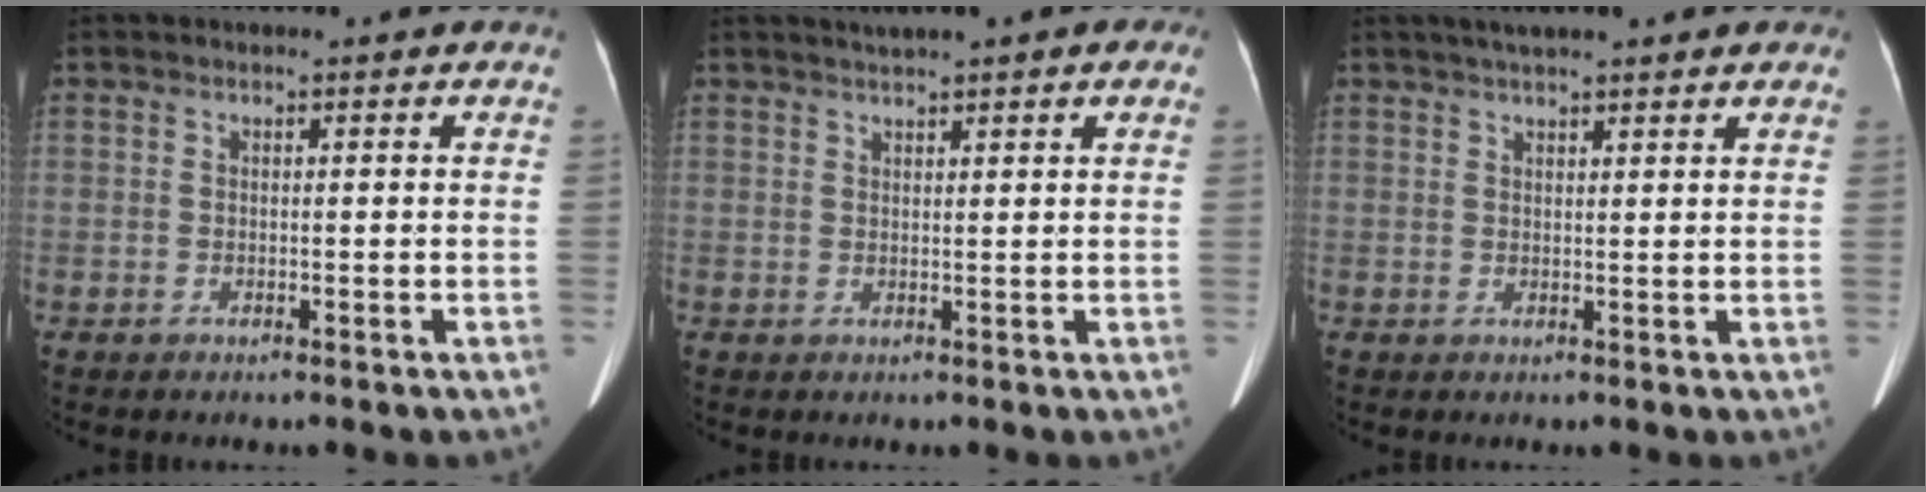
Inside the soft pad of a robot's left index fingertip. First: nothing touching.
{"total": 6.2, "force": [4.5, 0.8, 4.2], "torque": [-0.058, 0.035, 0.060]}
{"total": 9.2, "force": [7.4, 1.6, 5.2], "torque": [-0.066, 0.035, 0.097]}